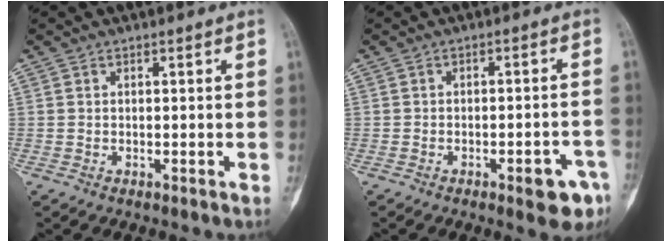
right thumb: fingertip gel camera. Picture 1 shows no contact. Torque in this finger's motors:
{"motor_torque": [1.10, 0.84, 0.77, -0.57, 0.28]}